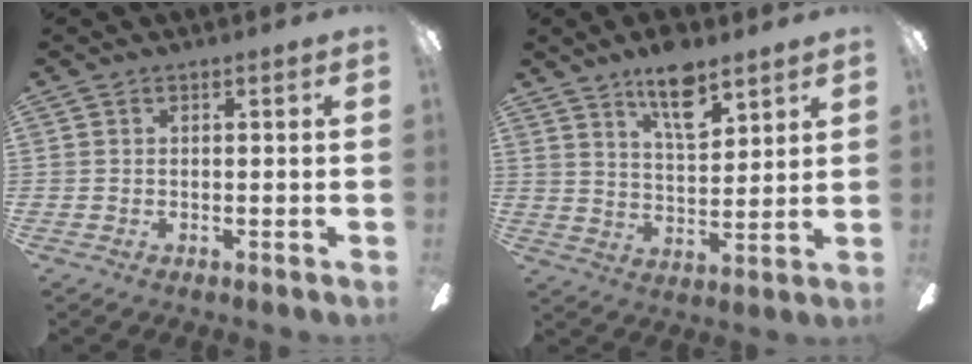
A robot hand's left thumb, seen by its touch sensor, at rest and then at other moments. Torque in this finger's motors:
{"motor_torque": [0.92, 0.37, 0.91, -0.83, 0.16]}